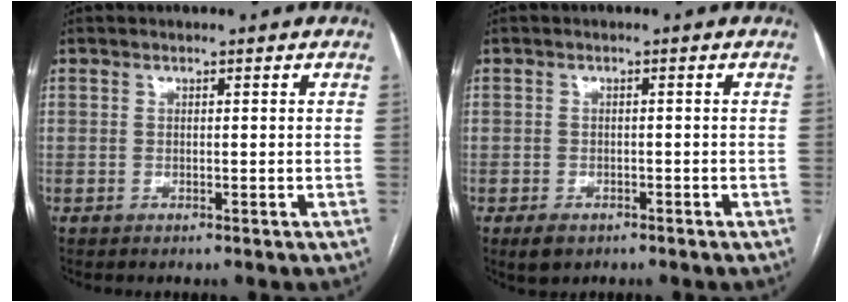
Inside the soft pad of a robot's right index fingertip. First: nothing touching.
{"total": 2.6, "force": [-1.7, 1.6, 1.0], "torque": [-0.019, -0.001, -0.020]}